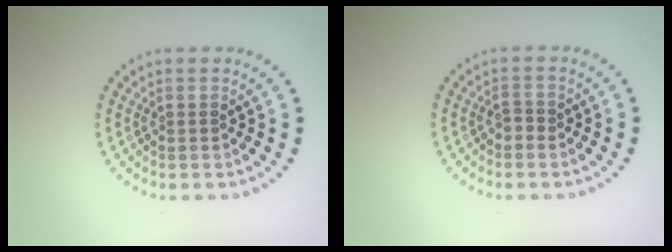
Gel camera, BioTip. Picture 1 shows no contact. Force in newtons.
{"total": 0.9, "press": 0.8, "slide": 0.4}